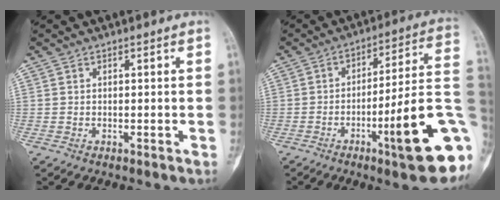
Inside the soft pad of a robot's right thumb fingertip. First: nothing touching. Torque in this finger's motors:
{"motor_torque": [1.11, 0.47, 1.39, -1.37, 0.45]}